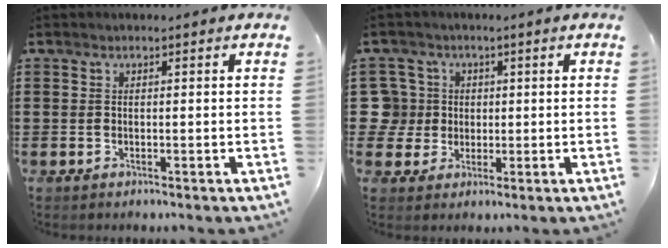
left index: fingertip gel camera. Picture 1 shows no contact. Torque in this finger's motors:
{"motor_torque": [0.08, 0.03, 0.01, -0.07]}